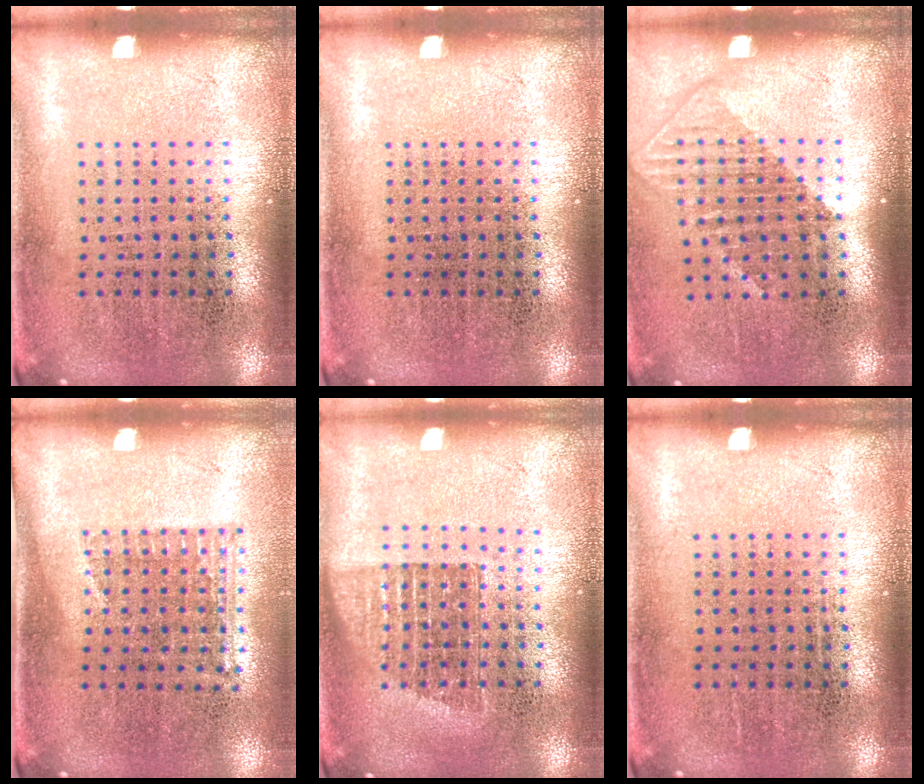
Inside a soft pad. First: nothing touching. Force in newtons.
{"total": 0.0}
{"total": 1.3, "press": 1.0, "slide": 0.8}
{"total": 1.1, "press": 0.9, "slide": 0.6}
{"total": 1.2, "press": 1.0, "slide": 0.7}
{"total": 0.0}